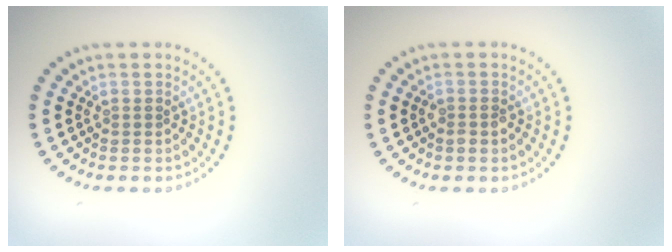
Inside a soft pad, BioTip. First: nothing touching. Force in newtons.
{"total": 1.0, "press": 1.0, "slide": 0.2}